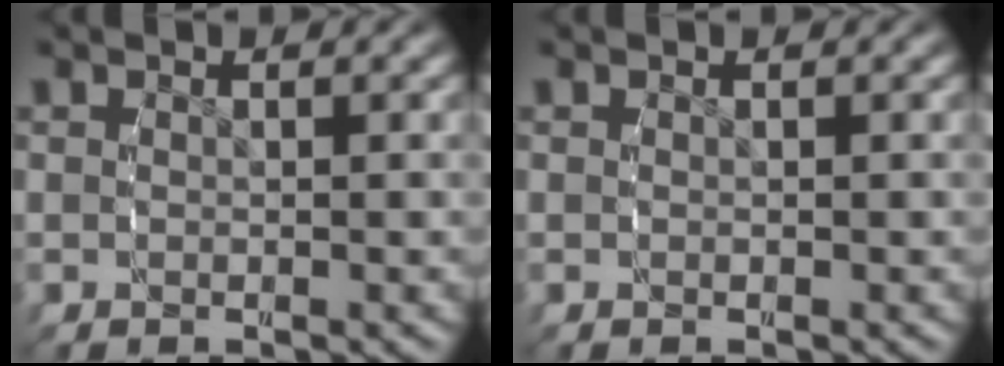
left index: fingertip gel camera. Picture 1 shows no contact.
{"total": 0.0}